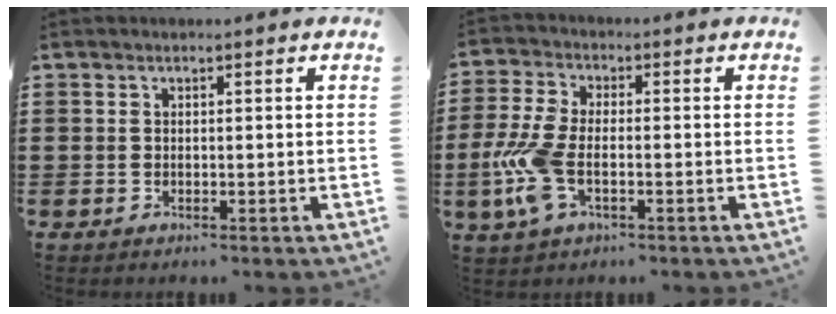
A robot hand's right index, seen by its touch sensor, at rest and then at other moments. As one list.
[{"total": 7.5, "force": [-2.1, 3.5, 6.3], "torque": [-0.164, -0.016, -0.044]}]